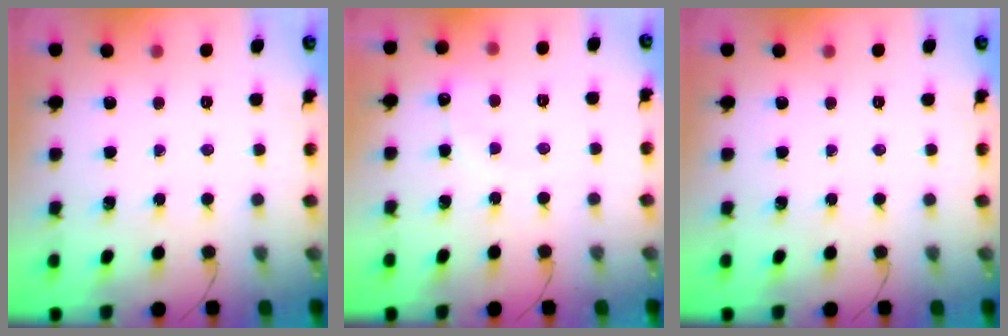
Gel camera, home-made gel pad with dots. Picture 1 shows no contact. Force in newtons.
{"total": 6.0, "press": 5.9, "slide": 1.4}
{"total": 0.0}